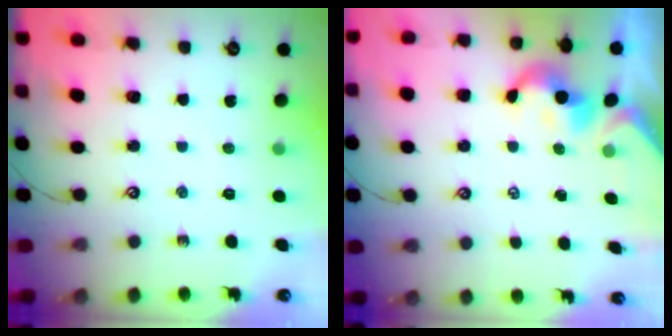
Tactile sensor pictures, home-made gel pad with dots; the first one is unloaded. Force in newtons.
{"total": 2.0, "press": 2.0, "slide": 0.3}